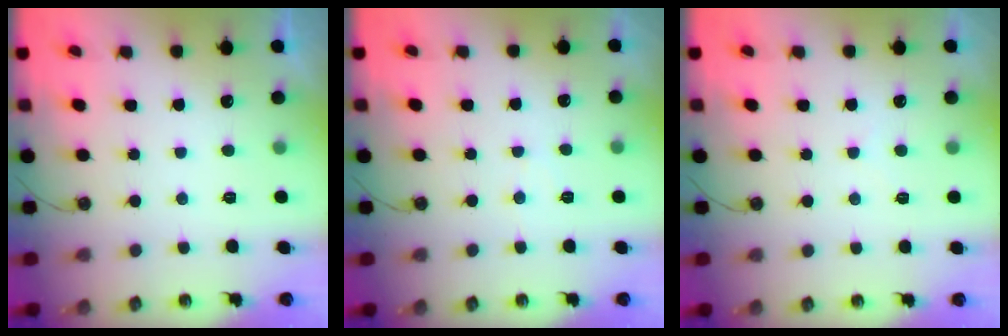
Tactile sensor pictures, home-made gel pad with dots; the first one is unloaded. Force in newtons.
{"total": 3.9, "press": 3.9, "slide": 0.6}
{"total": 3.9, "press": 3.9, "slide": 0.5}